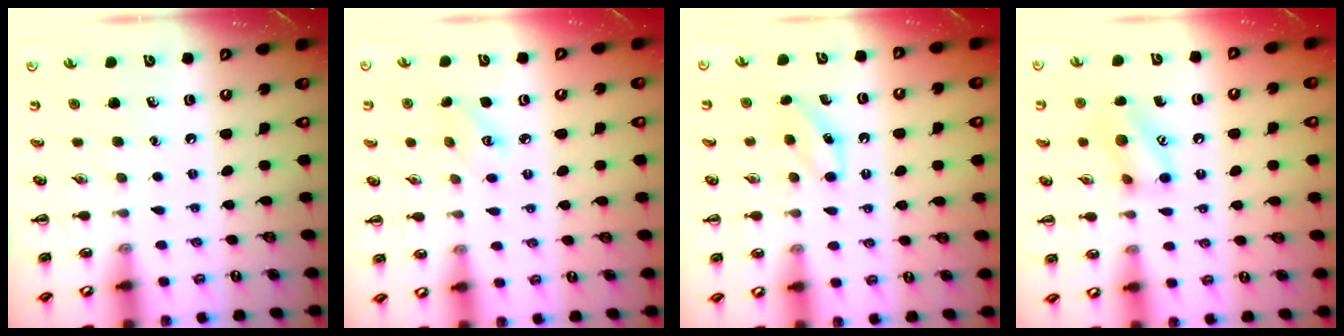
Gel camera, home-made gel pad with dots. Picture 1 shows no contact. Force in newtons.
{"total": 2.9, "press": 2.8, "slide": 0.8}
{"total": 4.6, "press": 4.5, "slide": 1.1}
{"total": 11.0, "press": 10.9, "slide": 1.1}